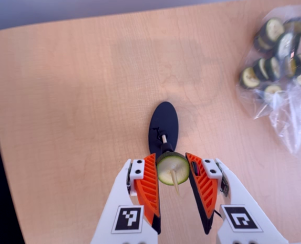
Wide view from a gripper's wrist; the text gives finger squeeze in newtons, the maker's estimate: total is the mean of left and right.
{"total": 8.5, "left": 8.3, "right": 8.7}